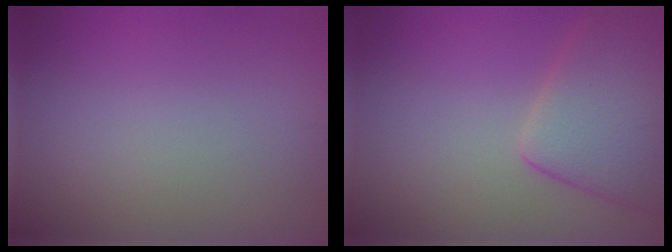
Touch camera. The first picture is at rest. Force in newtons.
{"total": 6.4, "press": 6.4, "slide": 0.3}